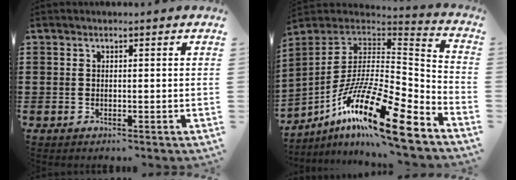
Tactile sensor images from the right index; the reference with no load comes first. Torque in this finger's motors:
{"motor_torque": [2.10, -0.04, 1.05, 0.12]}